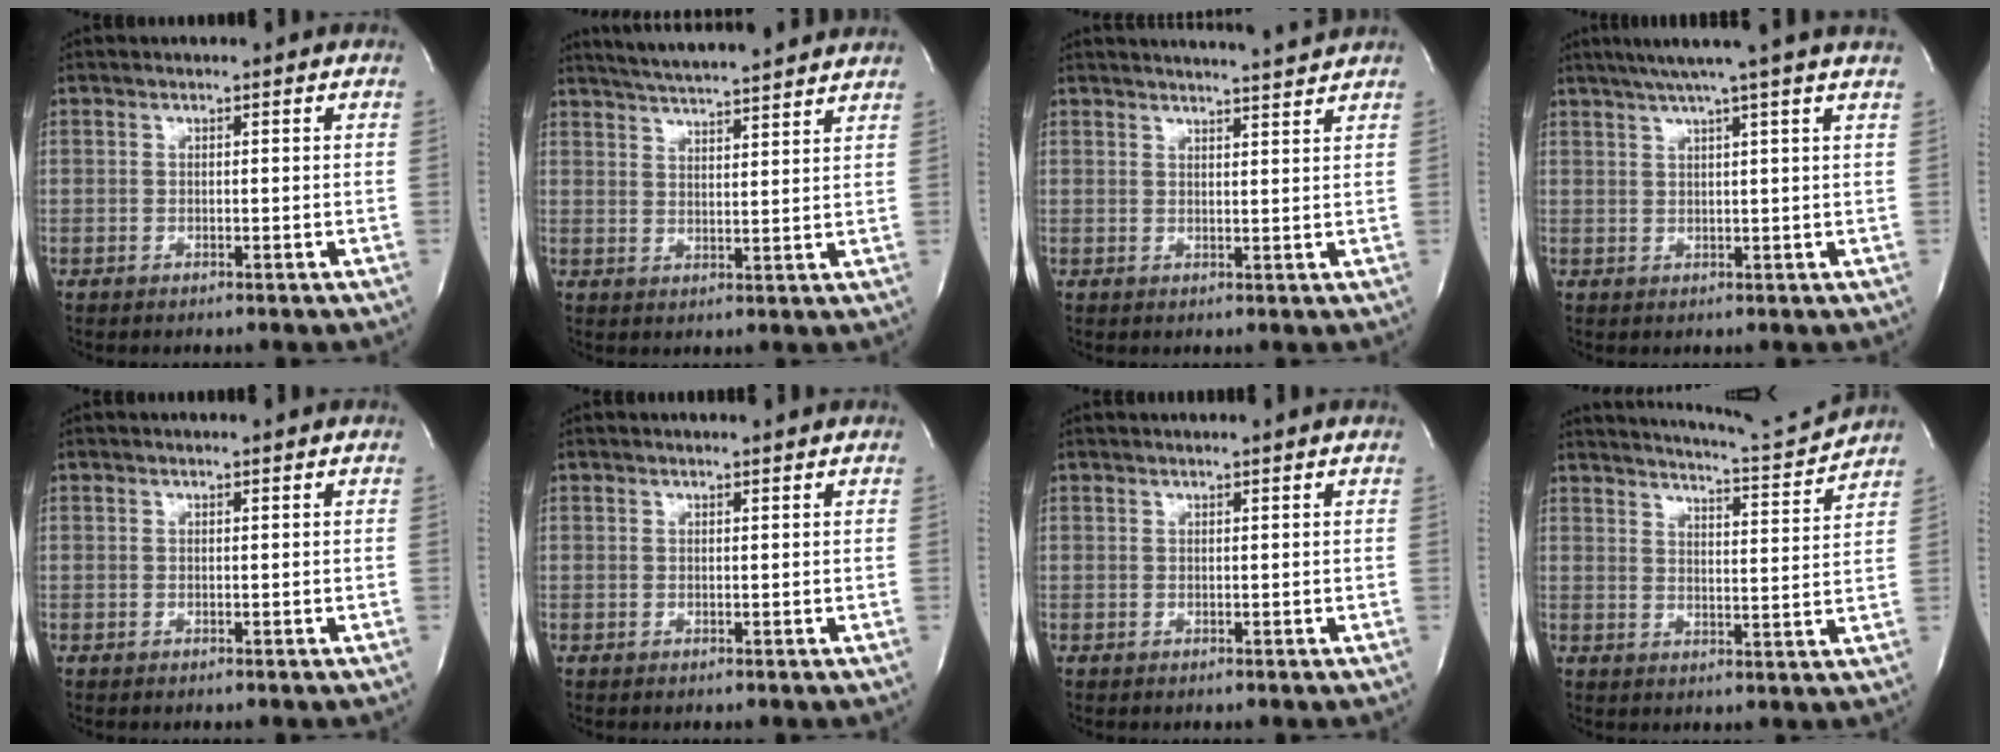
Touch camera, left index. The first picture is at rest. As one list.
[{"total": 14.4, "force": [13.2, 0.6, 5.7], "torque": [-0.104, 0.019, 0.186]}, {"total": 7.1, "force": [6.8, -1.1, 1.5], "torque": [-0.027, -0.004, 0.085]}, {"total": 9.1, "force": [7.3, -1.9, 5.1], "torque": [-0.077, 0.017, 0.087]}, {"total": 0.6, "force": [0.6, -0.1, 0.1], "torque": [-0.005, 0.000, 0.010]}, {"total": 1.5, "force": [1.5, -0.3, 0.2], "torque": [-0.009, 0.000, 0.020]}, {"total": 1.9, "force": [1.7, -0.5, 0.6], "torque": [-0.015, 0.008, 0.028]}, {"total": 10.6, "force": [10.3, -1.7, 1.8], "torque": [-0.038, -0.038, 0.145]}]